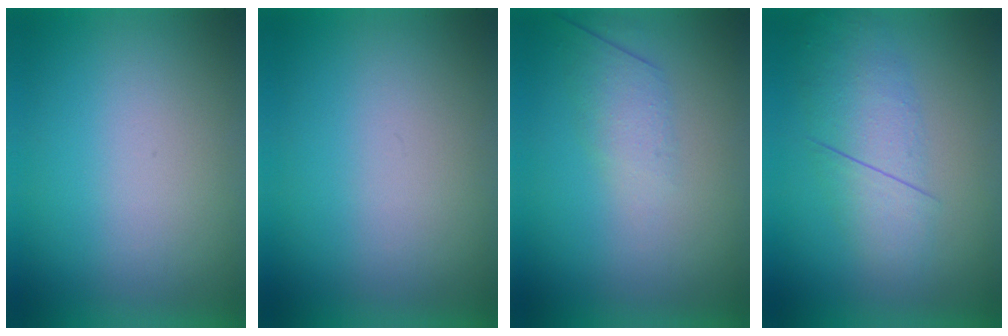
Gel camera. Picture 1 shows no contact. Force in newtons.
{"total": 0.0}
{"total": 2.6}
{"total": 2.8}